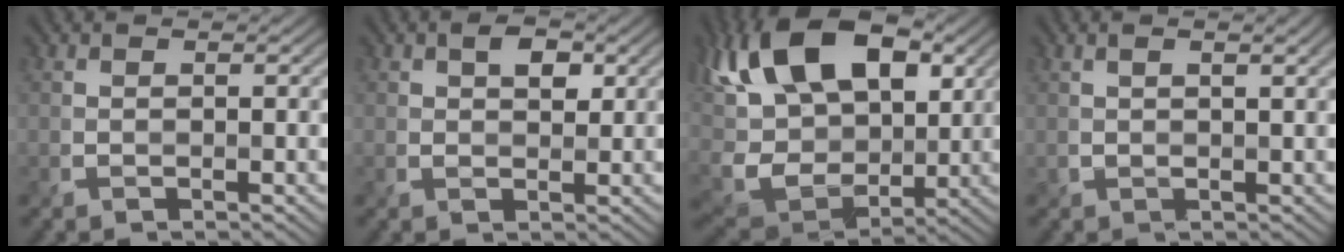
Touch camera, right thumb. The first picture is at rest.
{"total": 2.8, "force": [1.1, 1.7, 1.9], "torque": [-0.032, 0.002, 0.016]}
{"total": 18.1, "force": [5.5, 11.5, 12.9], "torque": [-0.290, 0.024, 0.094]}
{"total": 2.6, "force": [1.2, 0.4, 2.3], "torque": [-0.043, 0.005, 0.022]}